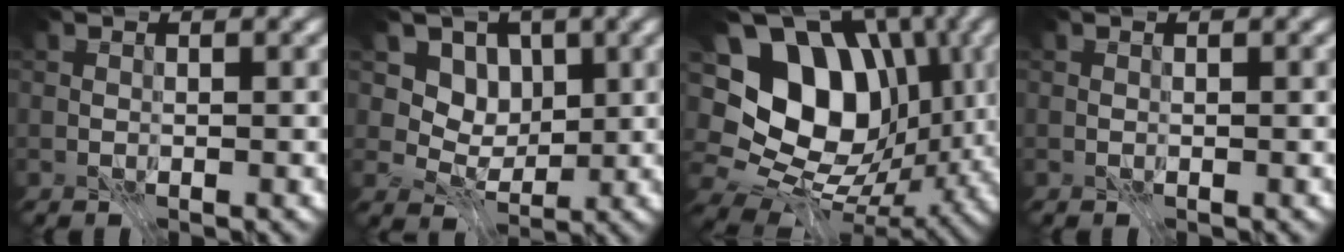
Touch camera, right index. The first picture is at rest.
{"total": 6.6, "force": [2.4, 5.2, 3.2], "torque": [-0.048, -0.011, 0.039]}
{"total": 14.5, "force": [1.6, 10.7, 9.7], "torque": [-0.156, 0.023, 0.024]}
{"total": 0.0}